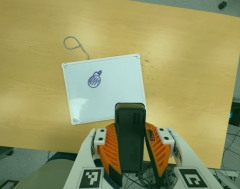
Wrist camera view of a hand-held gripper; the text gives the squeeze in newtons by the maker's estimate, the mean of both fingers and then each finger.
{"total": 10.0, "left": 8.3, "right": 11.7}